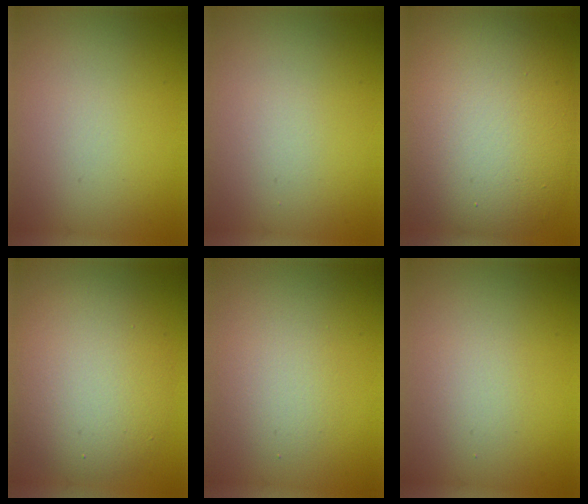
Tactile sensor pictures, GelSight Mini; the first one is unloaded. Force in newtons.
{"total": 0.6, "press": 0.6, "slide": 0.1}
{"total": 14.6, "press": 14.5, "slide": 1.1}
{"total": 7.7, "press": 7.6, "slide": 0.6}
{"total": 2.2, "press": 2.2, "slide": 0.1}
{"total": 1.3, "press": 1.3, "slide": 0.1}